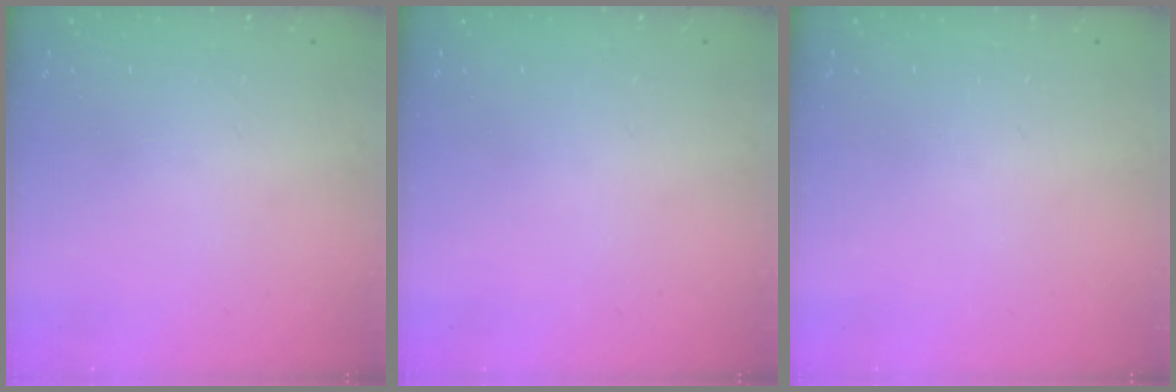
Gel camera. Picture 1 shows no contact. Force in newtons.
{"total": 0.0}
{"total": 0.0}